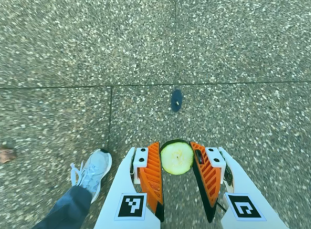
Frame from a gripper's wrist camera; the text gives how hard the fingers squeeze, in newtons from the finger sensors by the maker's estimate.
{"total": 8.9, "left": 8.2, "right": 9.5}